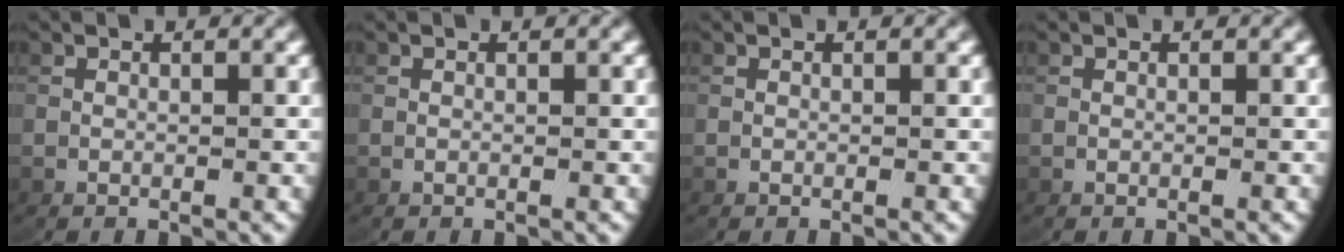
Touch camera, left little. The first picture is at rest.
{"total": 0.0}
{"total": 0.0}
{"total": 0.0}